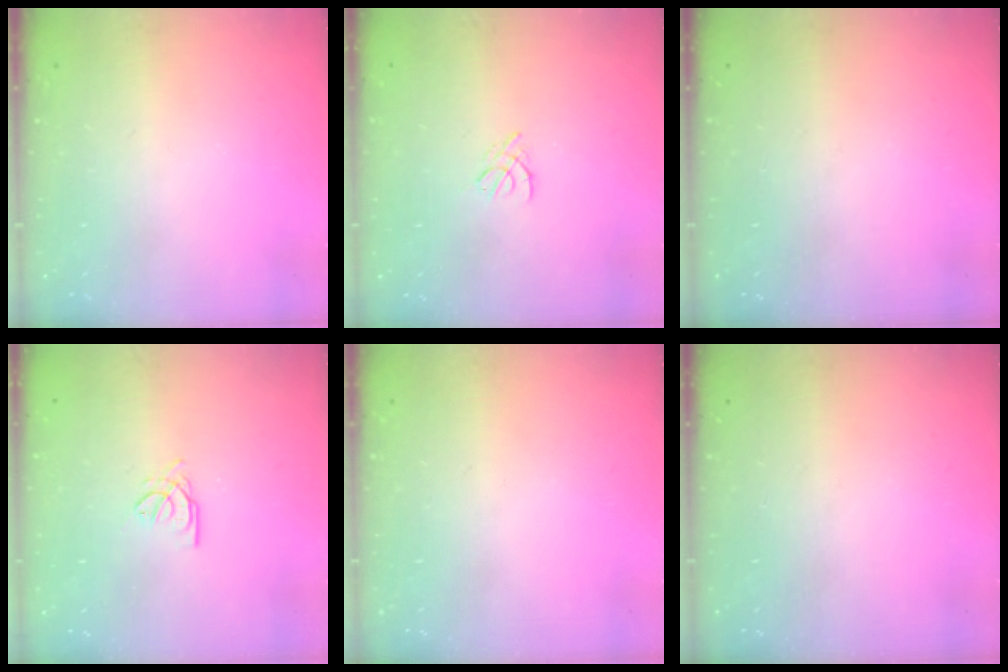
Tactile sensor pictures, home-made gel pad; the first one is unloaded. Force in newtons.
{"total": 2.0, "press": 1.9, "slide": 0.5}
{"total": 0.0}
{"total": 2.6, "press": 2.6, "slide": 0.1}
{"total": 0.0}
{"total": 0.0}